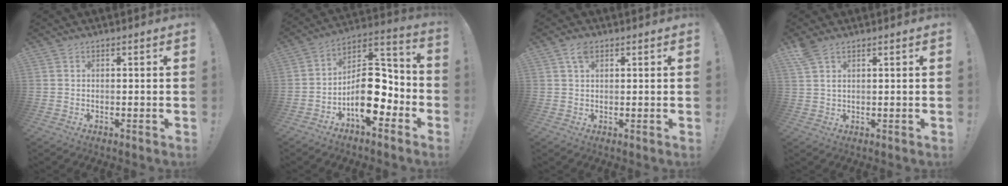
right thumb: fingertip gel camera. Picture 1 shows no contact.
{"total": 16.1, "force": [-5.3, 9.6, 11.8], "torque": [-0.163, 0.034, -0.074]}
{"total": 3.6, "force": [1.7, 1.9, 2.6], "torque": [-0.042, 0.000, 0.030]}
{"total": 2.7, "force": [1.9, 1.1, 1.7], "torque": [-0.041, -0.004, 0.036]}